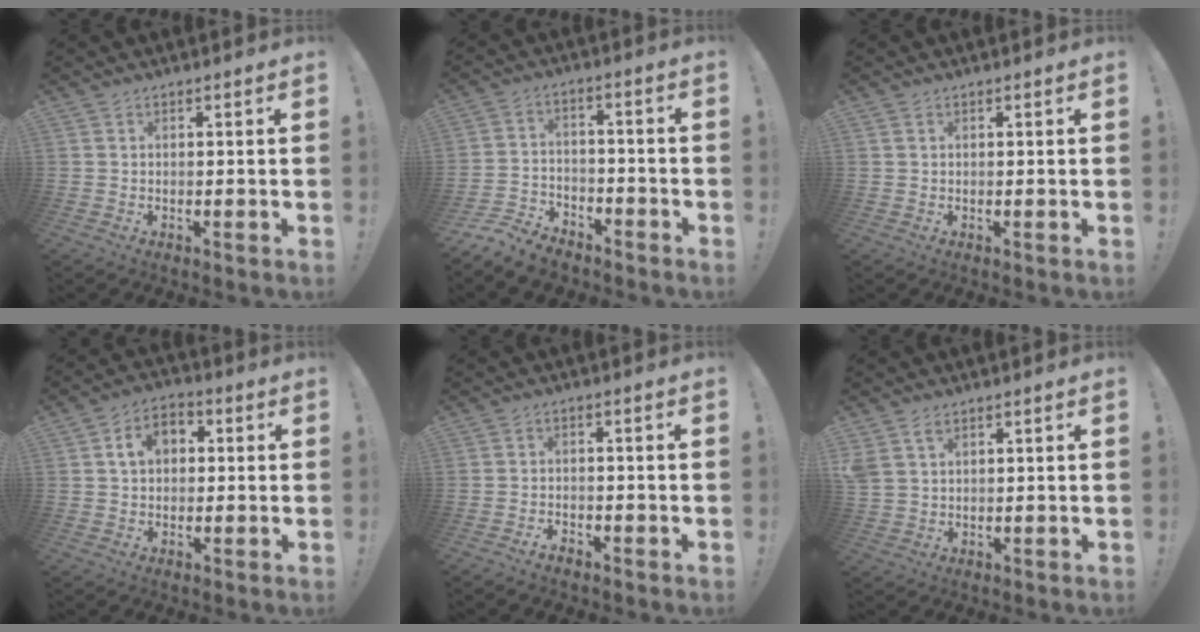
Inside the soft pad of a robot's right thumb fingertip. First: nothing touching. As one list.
[{"total": 8.0, "force": [-6.7, 3.7, 2.2], "torque": [-0.040, 0.030, -0.126]}, {"total": 0.7, "force": [0.5, 0.4, 0.3], "torque": [-0.007, 0.001, 0.009]}, {"total": 7.6, "force": [1.6, 5.7, 4.8], "torque": [-0.069, 0.009, 0.028]}, {"total": 2.4, "force": [-2.2, 0.7, 0.4], "torque": [0.000, 0.005, -0.041]}, {"total": 3.9, "force": [2.3, 2.3, 2.2], "torque": [-0.039, -0.007, 0.045]}]